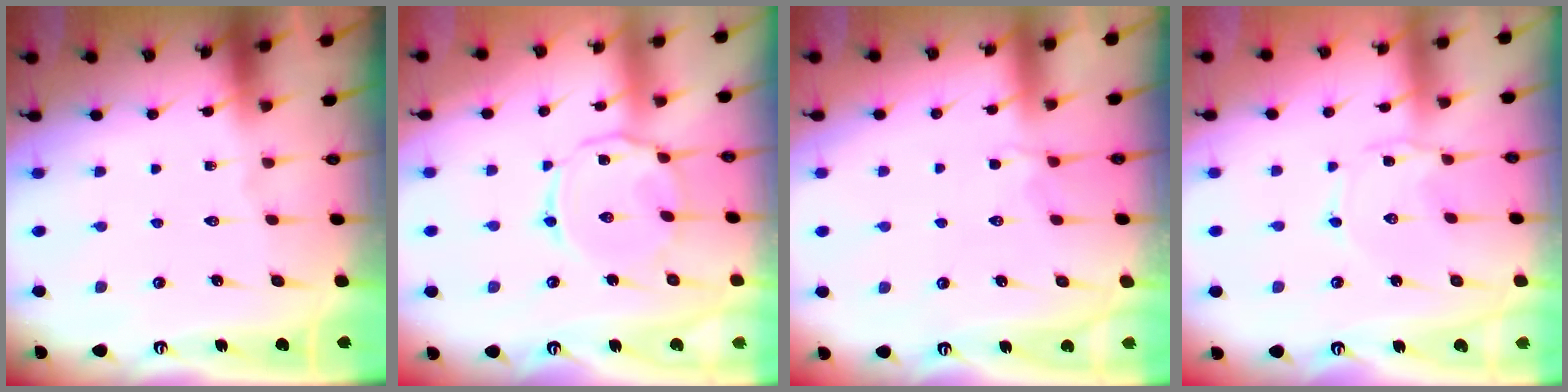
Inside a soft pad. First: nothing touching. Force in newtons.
{"total": 7.3, "press": 7.3, "slide": 0.6}
{"total": 2.2, "press": 1.7, "slide": 1.4}
{"total": 1.8, "press": 1.8, "slide": 0.3}